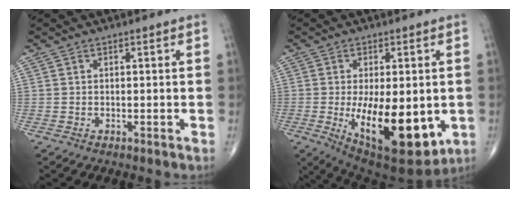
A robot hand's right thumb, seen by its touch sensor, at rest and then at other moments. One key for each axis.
{"total": 18.2, "fx": -3.2, "fy": 7.9, "fz": 16.1, "tx": -0.242, "ty": -0.028, "tz": -0.026}